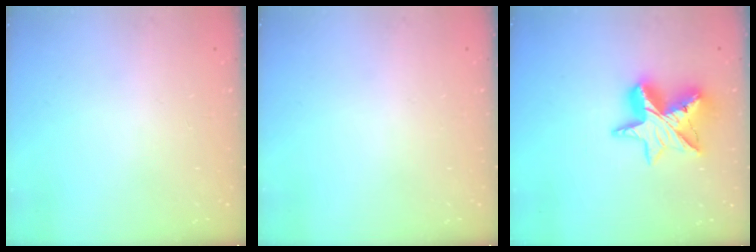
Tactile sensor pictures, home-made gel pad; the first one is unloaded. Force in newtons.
{"total": 0.0}
{"total": 14.7, "press": 14.6, "slide": 1.5}